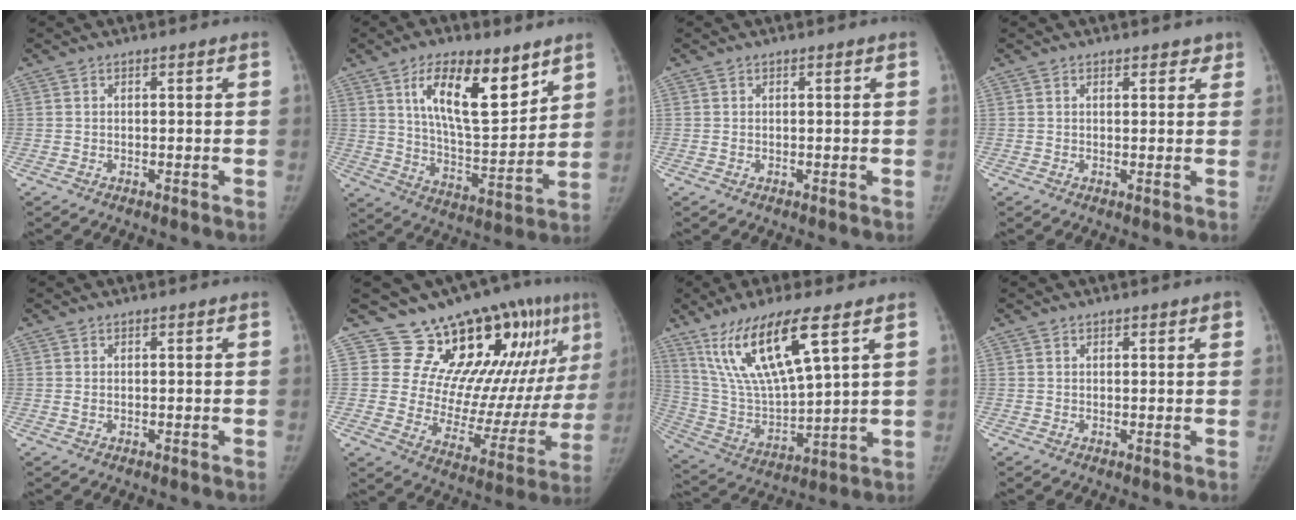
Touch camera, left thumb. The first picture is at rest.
{"total": 17.0, "force": [9.1, 6.6, 12.7], "torque": [-0.173, -0.051, 0.163]}
{"total": 0.0}
{"total": 2.4, "force": [1.7, 1.4, 0.9], "torque": [0.015, -0.007, 0.018]}
{"total": 0.6, "force": [0.2, 0.4, 0.4], "torque": [-0.008, -0.002, 0.004]}
{"total": 21.3, "force": [13.4, 9.0, 13.8], "torque": [-0.132, -0.087, 0.198]}
{"total": 18.6, "force": [9.9, 4.6, 15.1], "torque": [-0.294, -0.040, 0.202]}
{"total": 1.6, "force": [1.1, 0.9, 0.7], "torque": [0.008, -0.004, 0.012]}